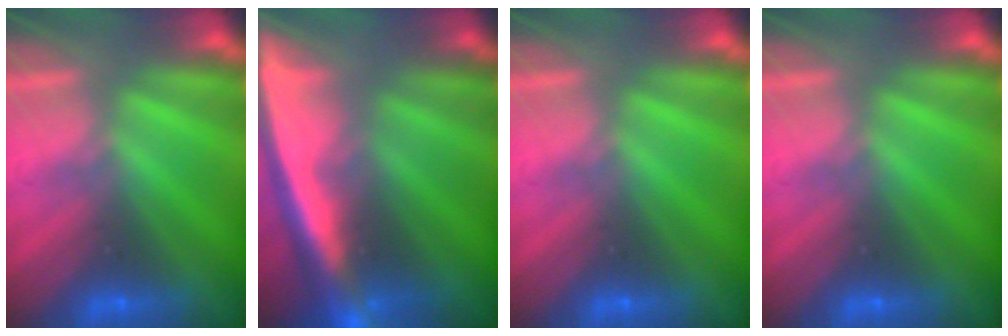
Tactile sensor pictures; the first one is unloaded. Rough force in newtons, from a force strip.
{"total": 5.9}
{"total": 0.0}
{"total": 0.0}